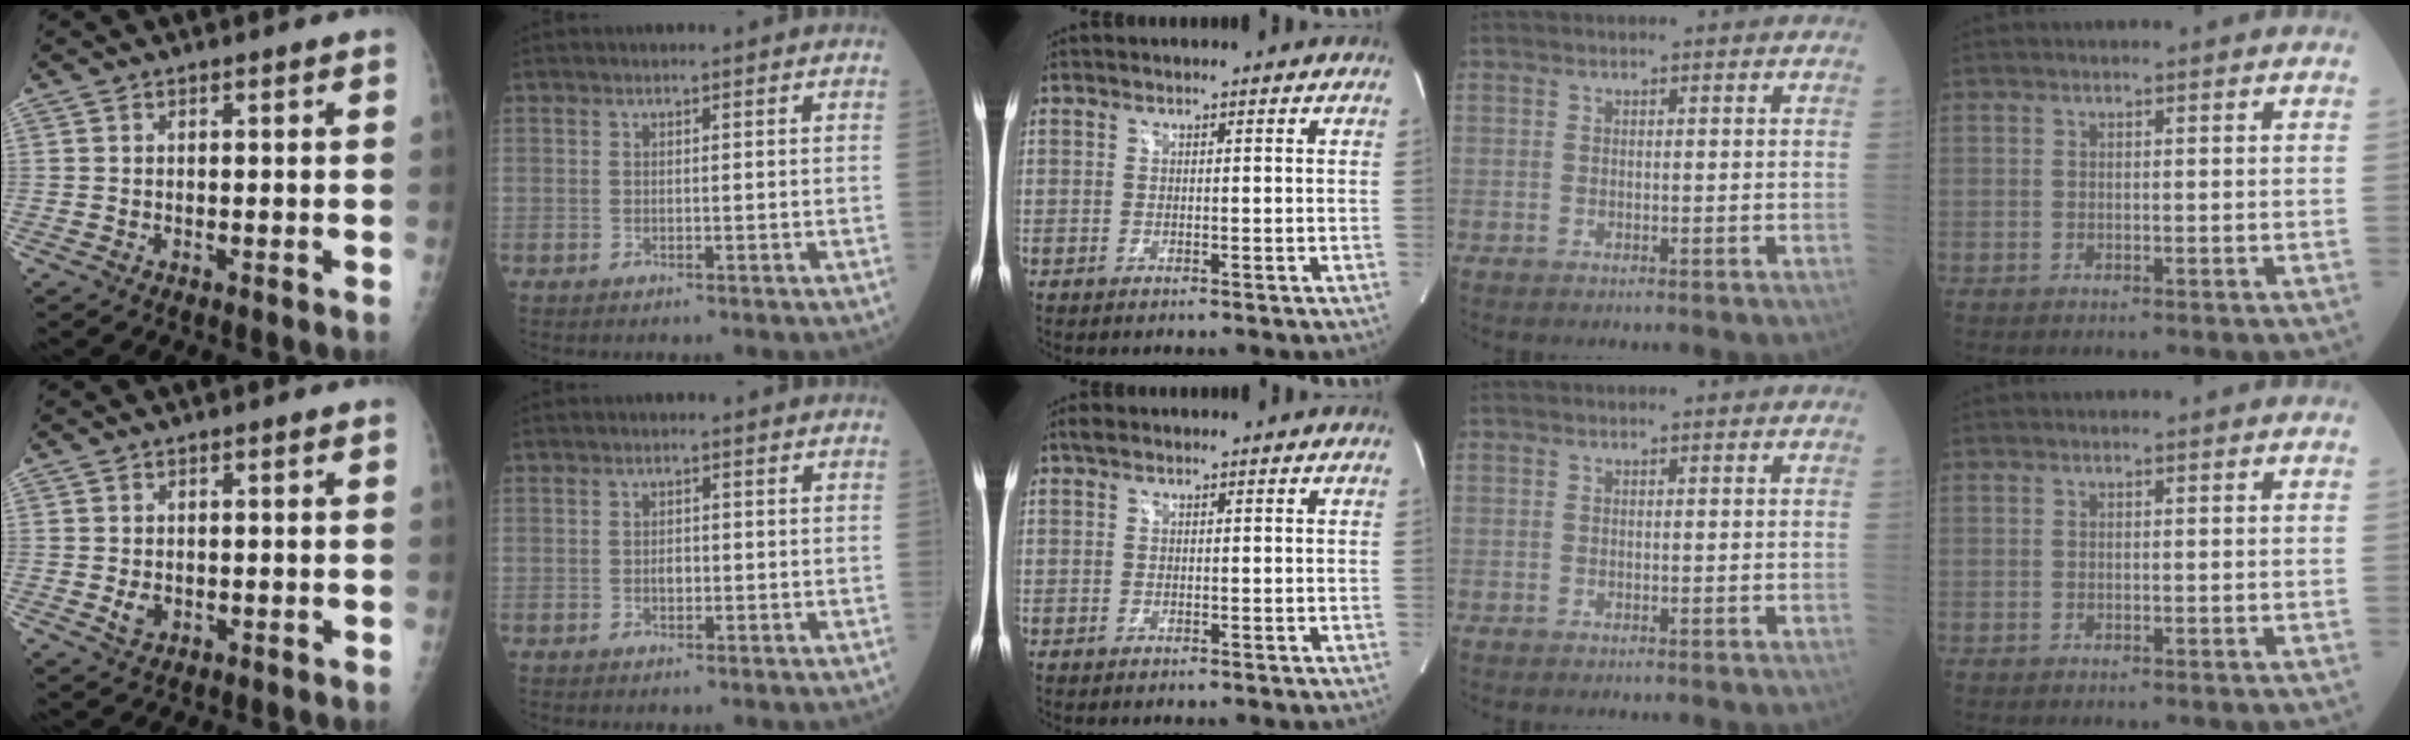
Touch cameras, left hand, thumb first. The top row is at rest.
{"thumb": {"total": 2.4, "force": [0.0, 1.7, 1.7], "torque": [-0.022, -0.004, 0.008]}, "index": {"total": 1.3, "force": [-0.4, 0.8, 1.0], "torque": [-0.017, 0.001, -0.006]}, "middle": {"total": 0.8, "force": [0.5, 0.5, 0.4], "torque": [-0.006, 0.007, 0.007]}}